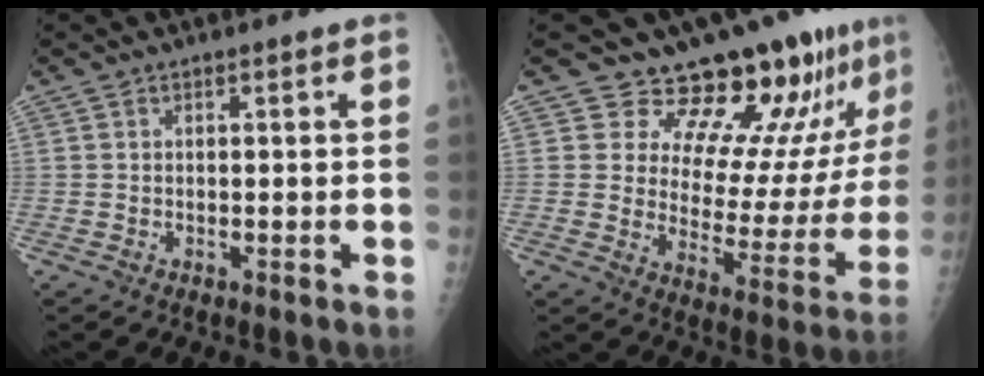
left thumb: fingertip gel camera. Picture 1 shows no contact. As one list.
[{"total": 17.2, "force": [14.5, 5.9, 7.1], "torque": [-0.043, -0.109, 0.192]}]